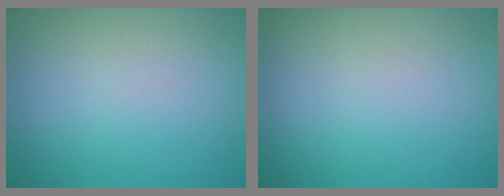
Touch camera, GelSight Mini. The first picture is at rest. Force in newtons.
{"total": 0.0}